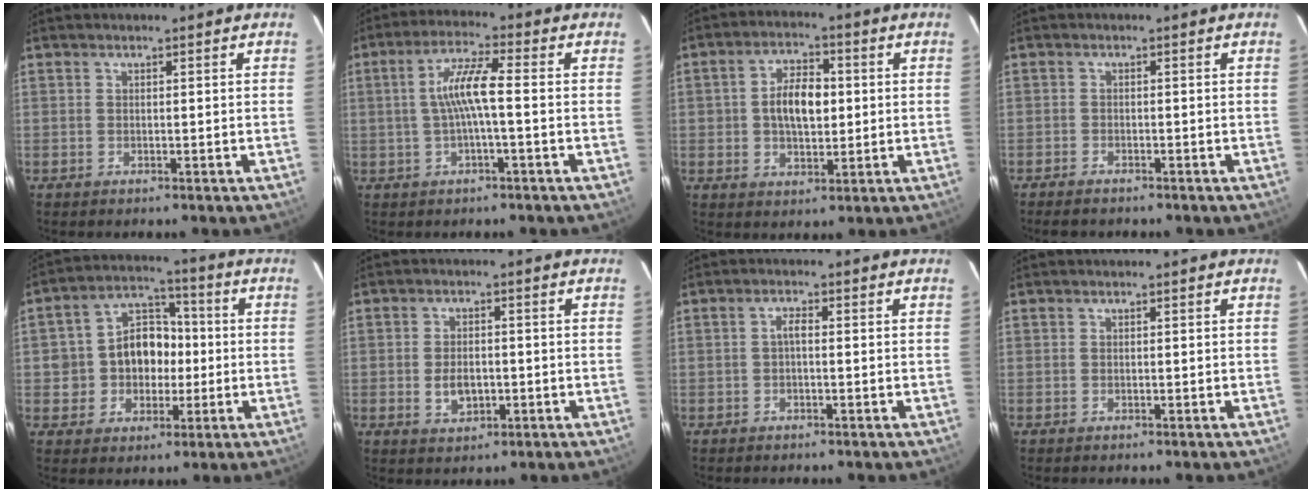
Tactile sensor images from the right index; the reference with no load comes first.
{"total": 6.8, "force": [-0.6, 0.6, 6.8], "torque": [-0.138, 0.010, -0.008]}
{"total": 8.2, "force": [0.5, 4.8, 6.6], "torque": [-0.116, 0.017, 0.012]}
{"total": 3.2, "force": [-2.9, 0.9, 1.1], "torque": [-0.033, -0.008, -0.050]}
{"total": 10.1, "force": [-0.9, 8.9, 4.7], "torque": [-0.101, 0.042, -0.007]}
{"total": 4.9, "force": [-1.0, 3.1, 3.6], "torque": [-0.071, -0.001, -0.013]}
{"total": 1.5, "force": [-0.3, 0.5, 1.4], "torque": [-0.028, 0.008, -0.007]}
{"total": 0.0}